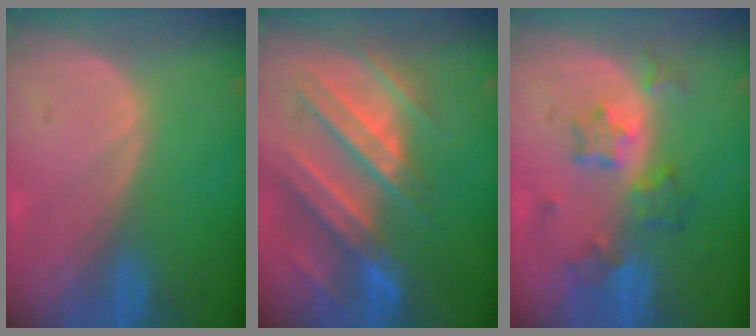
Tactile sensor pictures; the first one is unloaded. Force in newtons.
{"total": 11.1, "press": 9.8, "slide": 5.2}
{"total": 7.3, "press": 6.5, "slide": 3.3}